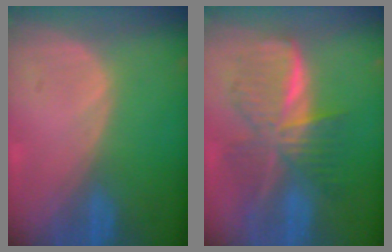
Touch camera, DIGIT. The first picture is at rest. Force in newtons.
{"total": 9.4, "press": 9.4, "slide": 0.7}